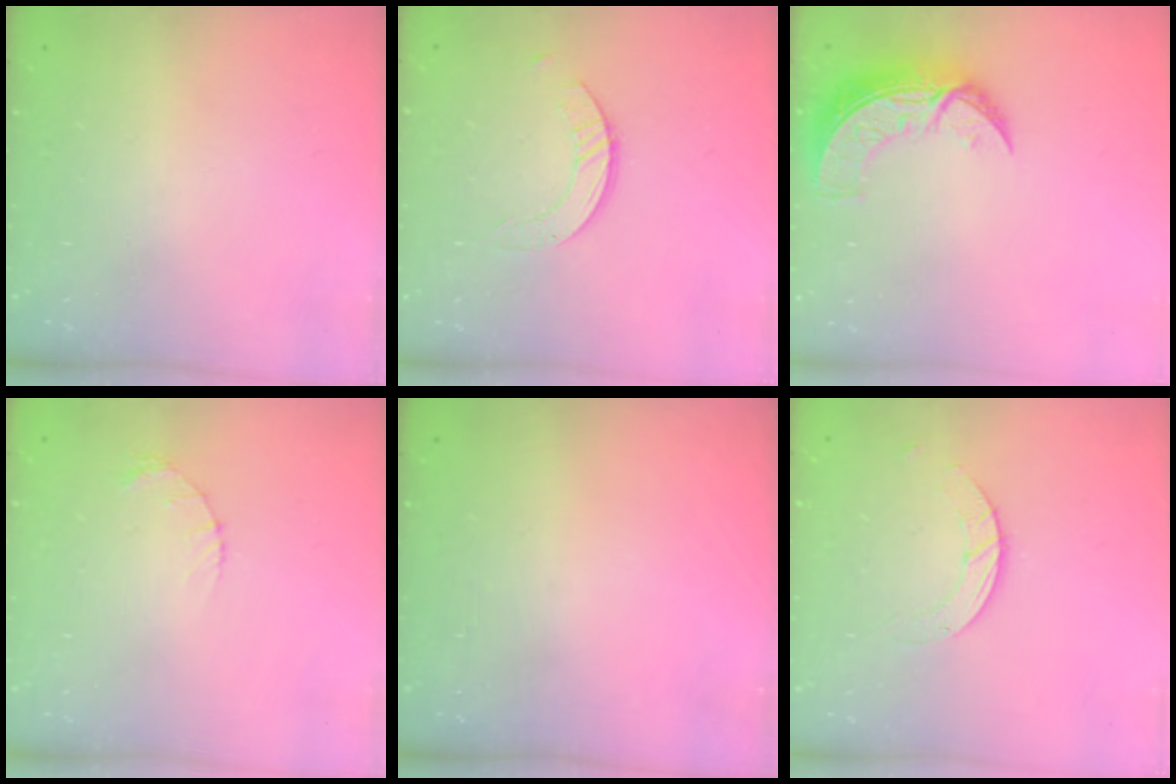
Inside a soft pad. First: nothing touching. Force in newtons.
{"total": 2.6, "press": 2.5, "slide": 0.3}
{"total": 9.7, "press": 9.7, "slide": 0.8}
{"total": 1.2, "press": 1.1, "slide": 0.2}
{"total": 0.0}
{"total": 2.8, "press": 2.8, "slide": 0.3}